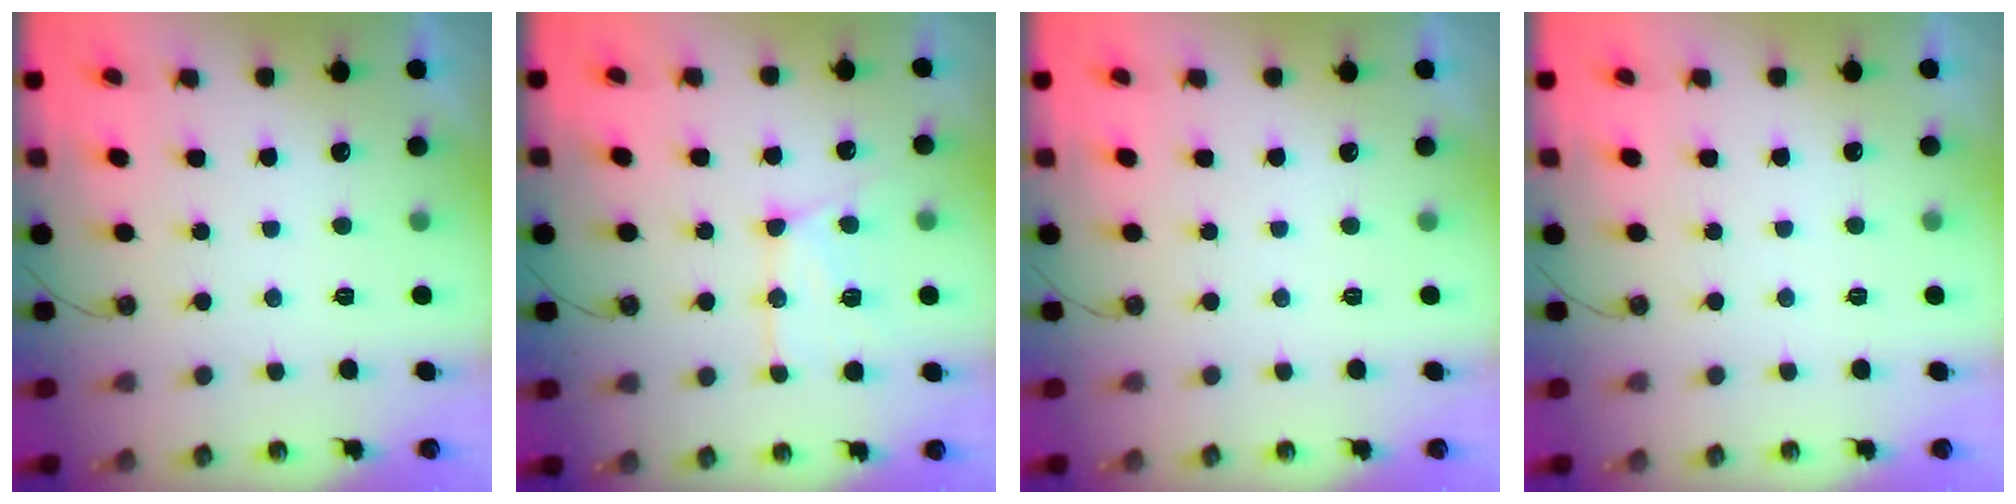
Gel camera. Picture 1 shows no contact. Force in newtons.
{"total": 14.7, "press": 14.6, "slide": 1.5}
{"total": 0.0}
{"total": 2.3, "press": 2.3, "slide": 0.4}